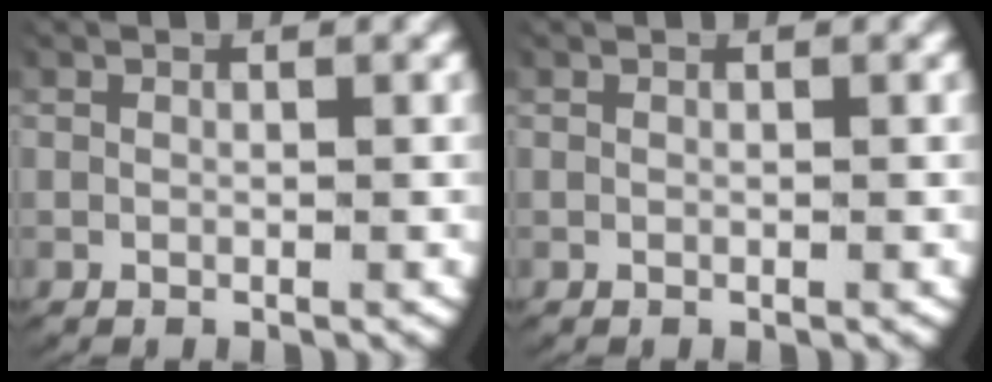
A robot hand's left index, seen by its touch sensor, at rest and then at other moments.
{"total": 0.0}